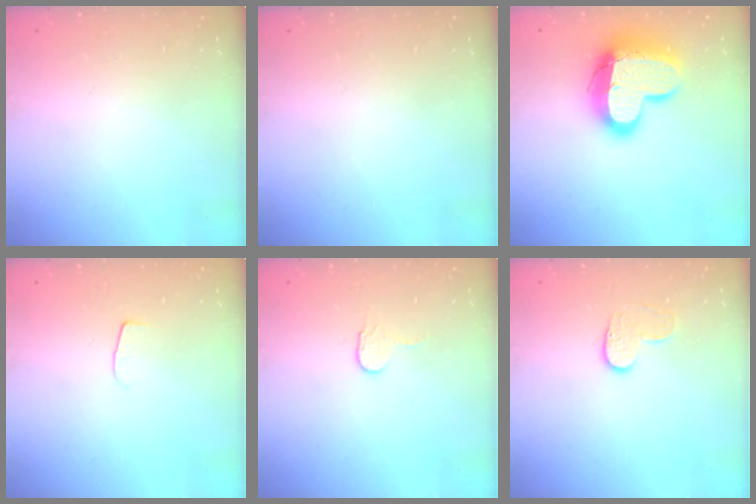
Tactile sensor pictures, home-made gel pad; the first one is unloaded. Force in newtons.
{"total": 0.0}
{"total": 17.2, "press": 17.1, "slide": 1.5}
{"total": 4.3, "press": 4.3, "slide": 0.4}
{"total": 3.2, "press": 3.2, "slide": 0.3}
{"total": 5.1, "press": 5.1, "slide": 0.5}